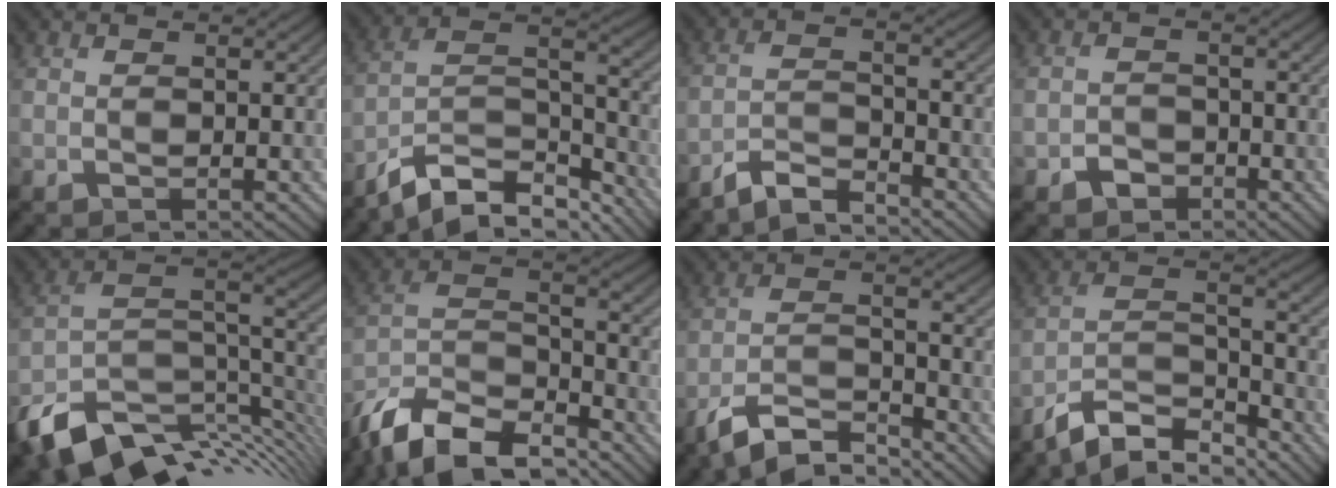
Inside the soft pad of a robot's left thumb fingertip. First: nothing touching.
{"total": 12.0, "force": [-8.9, 4.5, 6.6], "torque": [-0.137, 0.001, -0.157]}
{"total": 5.1, "force": [-4.5, 0.8, 2.1], "torque": [-0.047, 0.002, -0.095]}
{"total": 2.3, "force": [-1.4, 1.7, 0.7], "torque": [-0.005, 0.008, -0.032]}
{"total": 13.2, "force": [-6.3, 7.1, 9.1], "torque": [-0.204, -0.019, -0.099]}
{"total": 15.7, "force": [-12.4, 6.0, 7.7], "torque": [-0.204, -0.003, -0.212]}
{"total": 8.5, "force": [-6.8, 2.3, 4.5], "torque": [-0.089, 0.005, -0.137]}
{"total": 10.1, "force": [-8.2, 2.9, 5.2], "torque": [-0.101, 0.010, -0.157]}